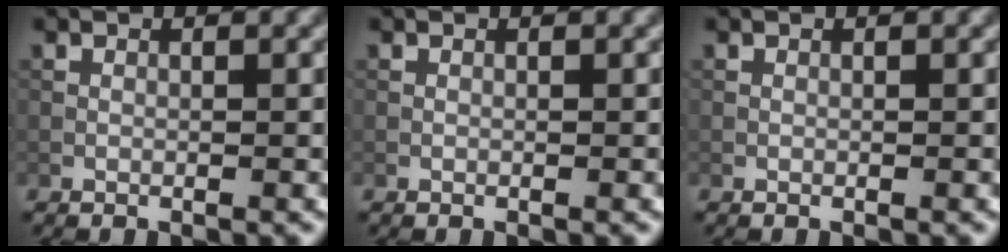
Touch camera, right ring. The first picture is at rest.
{"total": 0.0}
{"total": 0.0}